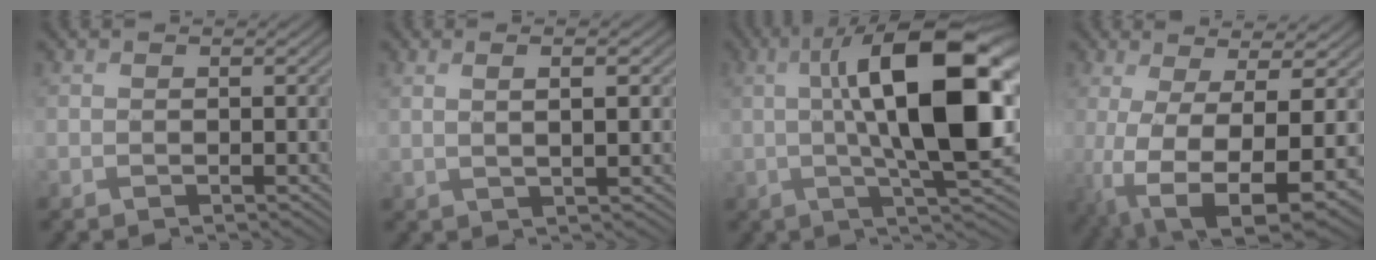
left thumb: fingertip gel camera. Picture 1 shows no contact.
{"total": 3.5, "force": [1.2, 0.8, 3.2], "torque": [-0.045, 0.001, 0.020]}
{"total": 15.7, "force": [1.4, 4.5, 14.9], "torque": [-0.233, 0.007, 0.024]}
{"total": 11.9, "force": [-3.0, 3.9, 10.8], "torque": [-0.216, -0.029, -0.032]}